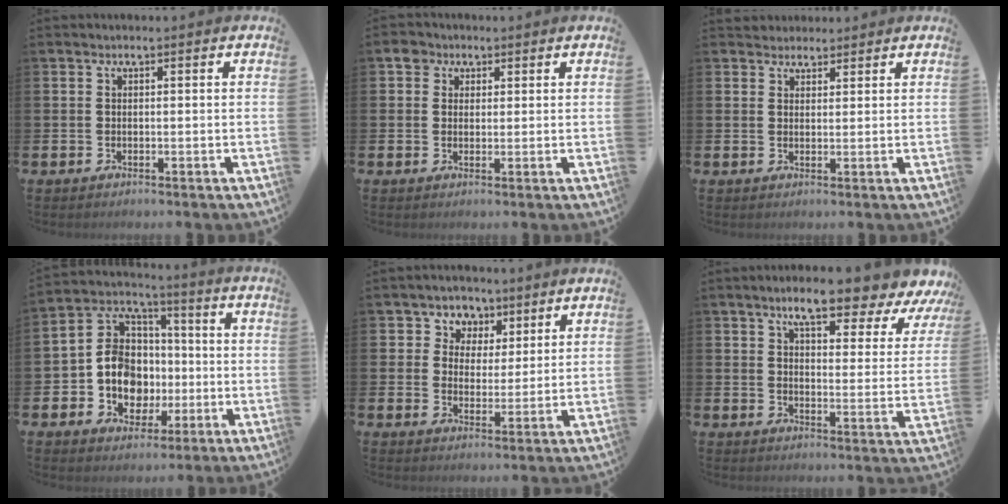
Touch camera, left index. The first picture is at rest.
{"total": 2.9, "force": [1.8, 2.2, 0.2], "torque": [0.002, 0.005, 0.028]}
{"total": 2.6, "force": [2.4, 1.1, -0.3], "torque": [0.006, -0.006, 0.043]}
{"total": 9.4, "force": [-1.4, 8.3, 4.2], "torque": [-0.125, 0.005, -0.030]}
{"total": 4.5, "force": [3.0, 3.3, -0.8], "torque": [-0.011, -0.006, 0.050]}
{"total": 8.6, "force": [7.6, 1.5, 3.8], "torque": [-0.082, -0.043, 0.128]}